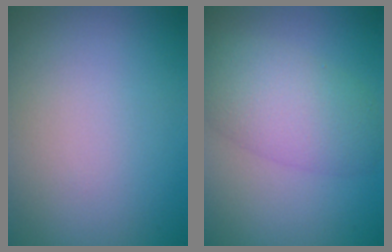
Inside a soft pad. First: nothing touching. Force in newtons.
{"total": 5.6, "press": 5.6, "slide": 0.1}